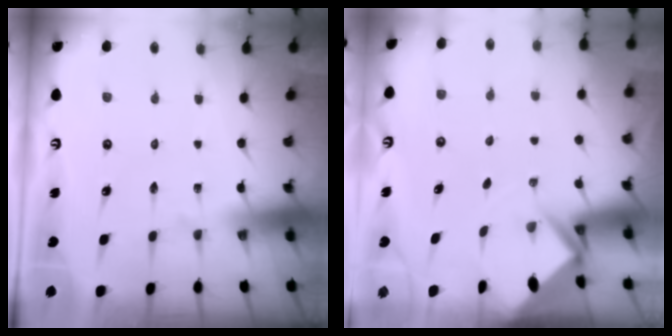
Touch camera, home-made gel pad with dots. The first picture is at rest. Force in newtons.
{"total": 2.7, "press": 2.7, "slide": 0.1}